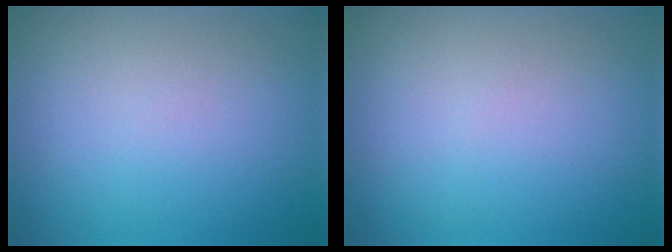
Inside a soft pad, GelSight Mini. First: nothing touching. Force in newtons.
{"total": 0.0}